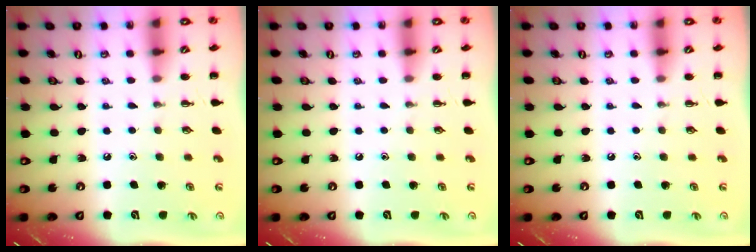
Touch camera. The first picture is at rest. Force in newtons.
{"total": 0.0}
{"total": 0.0}